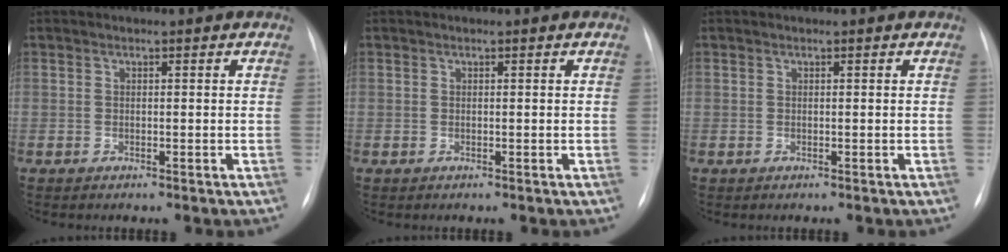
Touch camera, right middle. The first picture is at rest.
{"total": 0.0}
{"total": 0.0}